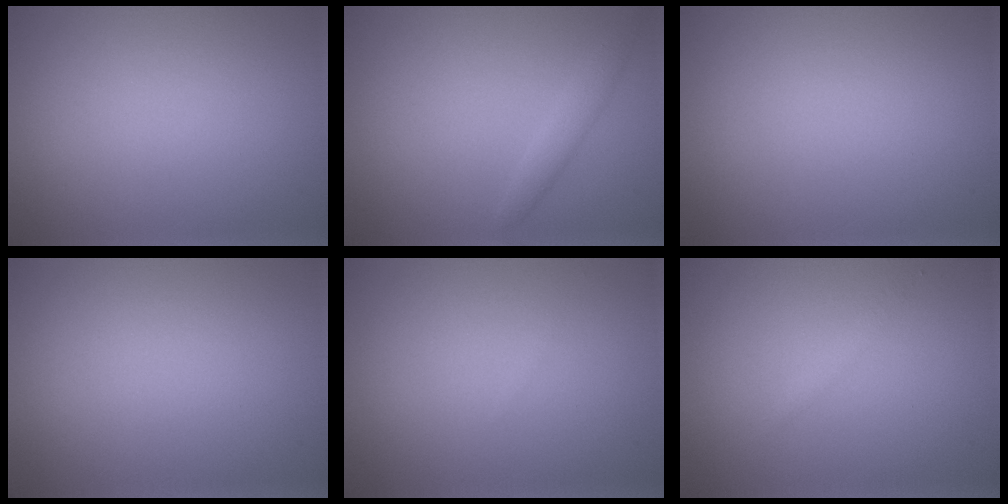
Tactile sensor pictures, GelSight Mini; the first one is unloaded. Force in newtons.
{"total": 1.5, "press": 1.5, "slide": 0.0}
{"total": 0.0}
{"total": 0.0}
{"total": 0.0}
{"total": 0.7, "press": 0.7, "slide": 0.1}